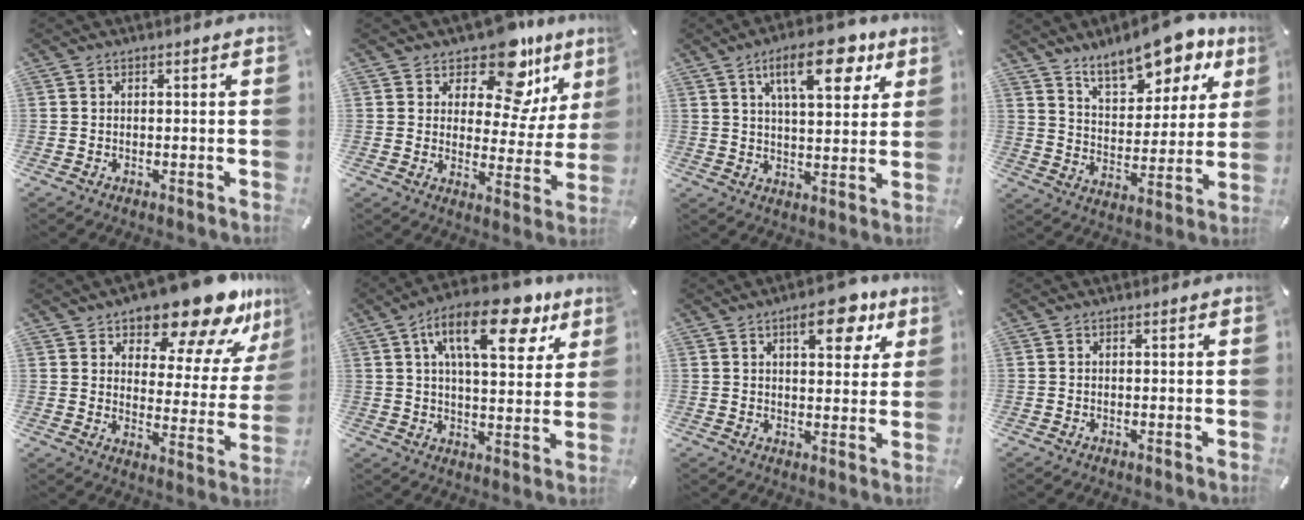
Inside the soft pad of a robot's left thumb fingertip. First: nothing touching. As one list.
[{"total": 13.7, "force": [10.0, 6.6, 6.8], "torque": [-0.103, -0.078, 0.173]}, {"total": 15.4, "force": [7.9, 6.6, 11.5], "torque": [-0.165, -0.020, 0.126]}, {"total": 14.0, "force": [11.3, 5.8, 5.9], "torque": [-0.098, -0.074, 0.198]}, {"total": 18.1, "force": [14.9, 6.5, 8.1], "torque": [-0.114, -0.115, 0.245]}, {"total": 19.2, "force": [9.8, 8.5, 14.2], "torque": [-0.213, -0.035, 0.152]}, {"total": 12.2, "force": [6.4, 5.2, 9.0], "torque": [-0.114, -0.021, 0.103]}, {"total": 0.0}]